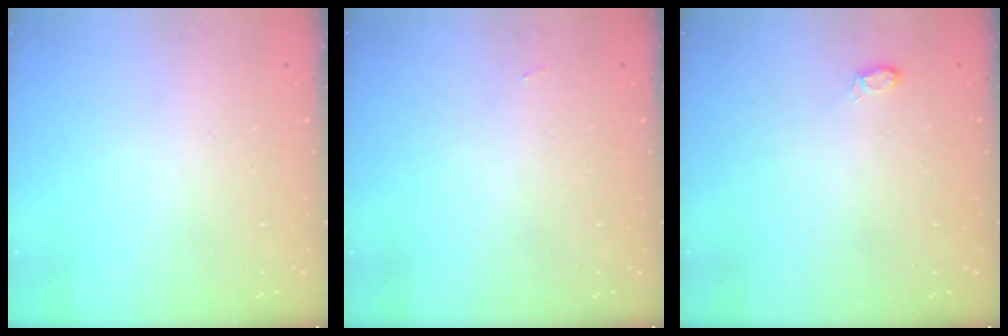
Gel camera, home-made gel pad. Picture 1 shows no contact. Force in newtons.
{"total": 11.6, "press": 2.7, "slide": 11.3}
{"total": 4.5, "press": 4.5, "slide": 0.6}